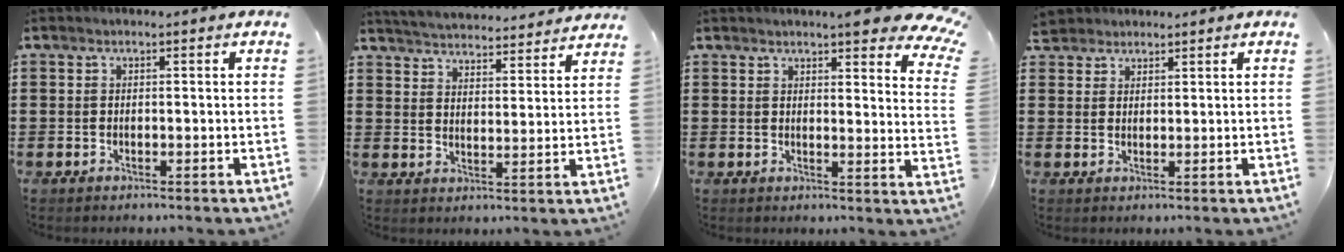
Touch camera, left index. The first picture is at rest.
{"total": 4.4, "force": [4.4, -0.3, 0.1], "torque": [-0.023, -0.034, 0.075]}
{"total": 6.3, "force": [5.3, 0.5, 3.4], "torque": [-0.053, -0.023, 0.090]}
{"total": 2.4, "force": [2.1, 1.2, -0.1], "torque": [-0.008, 0.007, 0.041]}